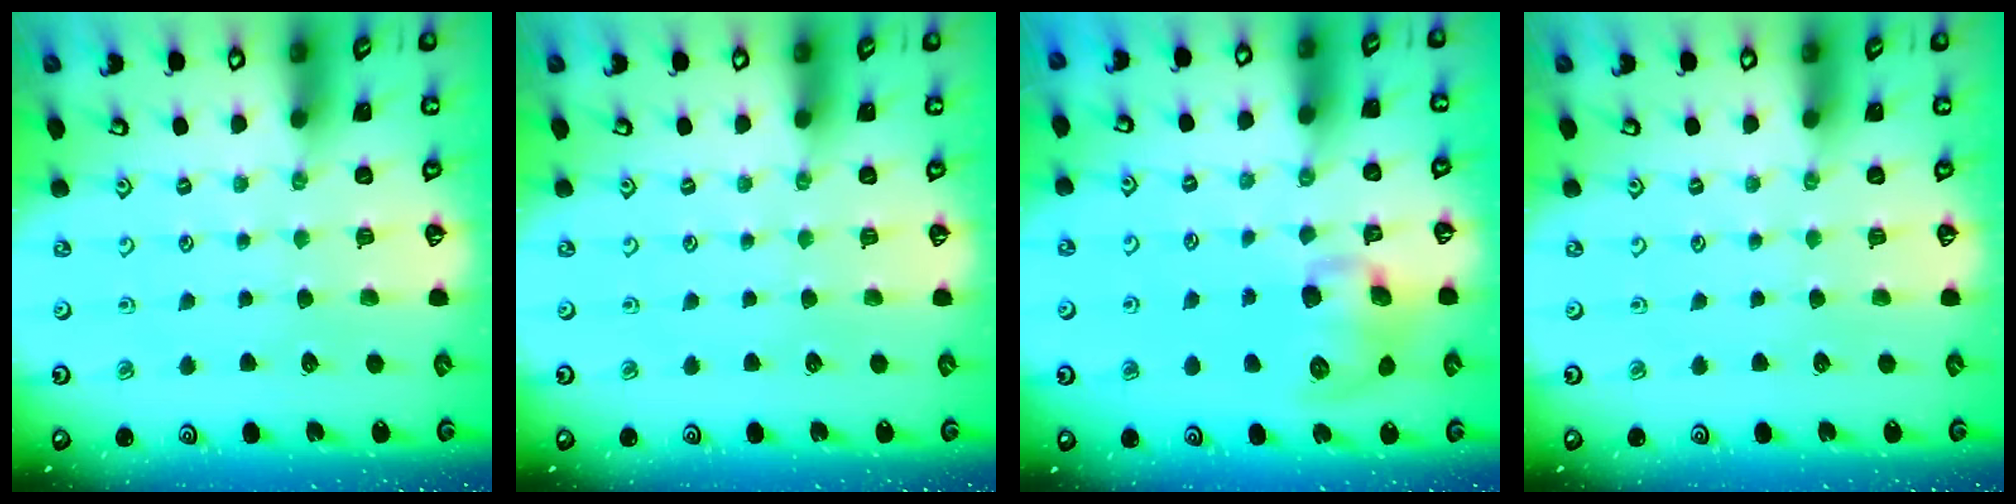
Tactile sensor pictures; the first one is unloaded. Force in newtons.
{"total": 0.0}
{"total": 11.4, "press": 11.2, "slide": 2.2}
{"total": 0.0}